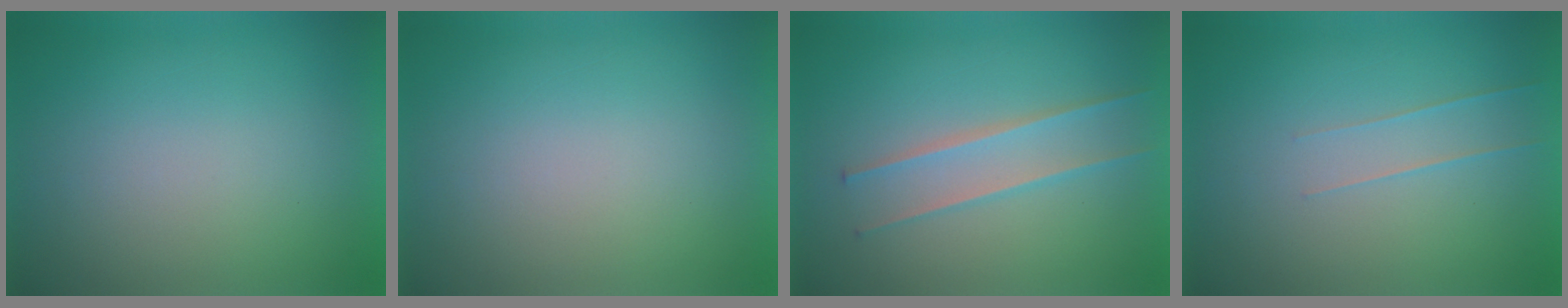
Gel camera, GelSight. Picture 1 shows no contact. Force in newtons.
{"total": 1.3}
{"total": 2.4}
{"total": 1.7}